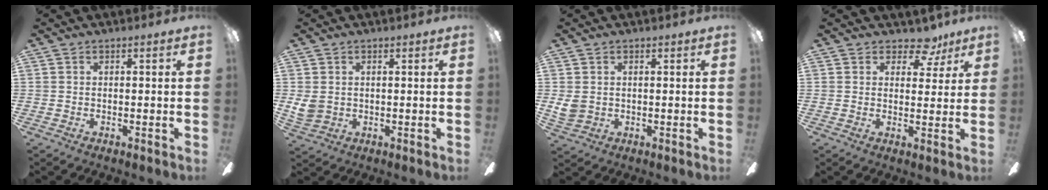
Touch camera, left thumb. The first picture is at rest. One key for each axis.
{"total": 4.0, "fx": 1.2, "fy": 3.4, "fz": 1.7, "tx": -0.034, "ty": 0.000, "tz": 0.023}
{"total": 3.6, "fx": 1.0, "fy": 3.1, "fz": 1.6, "tx": -0.031, "ty": 0.002, "tz": 0.019}
{"total": 7.0, "fx": 5.1, "fy": 4.0, "fz": 2.7, "tx": -0.031, "ty": -0.025, "tz": 0.087}